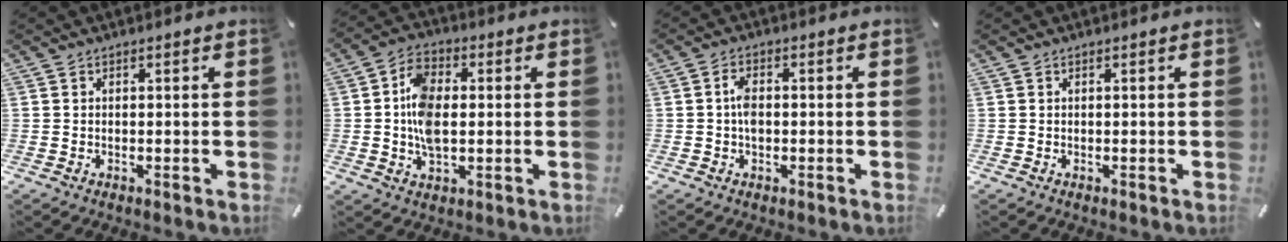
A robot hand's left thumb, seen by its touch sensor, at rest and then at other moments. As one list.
[{"total": 9.4, "force": [-0.1, 6.0, 7.3], "torque": [-0.151, 0.007, -0.004]}, {"total": 3.4, "force": [-0.2, 1.9, 2.8], "torque": [-0.054, 0.004, -0.004]}, {"total": 0.0}]